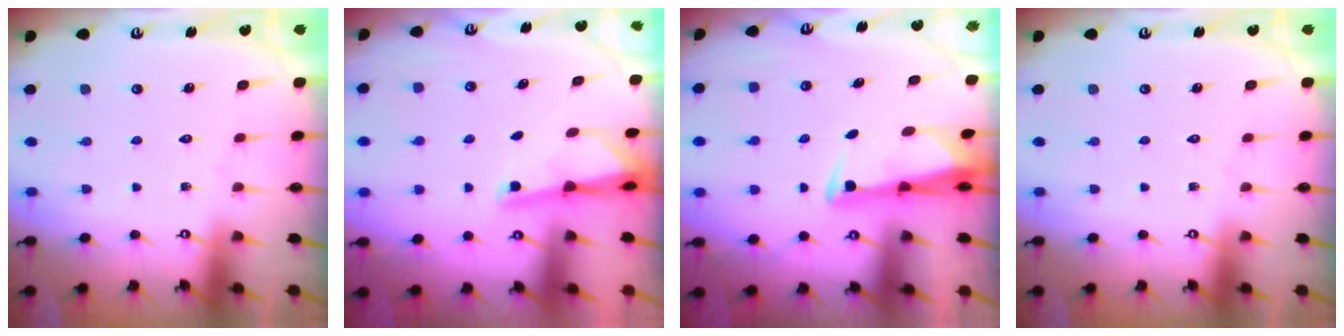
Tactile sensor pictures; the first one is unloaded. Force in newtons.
{"total": 2.9, "press": 2.8, "slide": 0.5}
{"total": 3.0, "press": 2.9, "slide": 0.9}
{"total": 0.0}